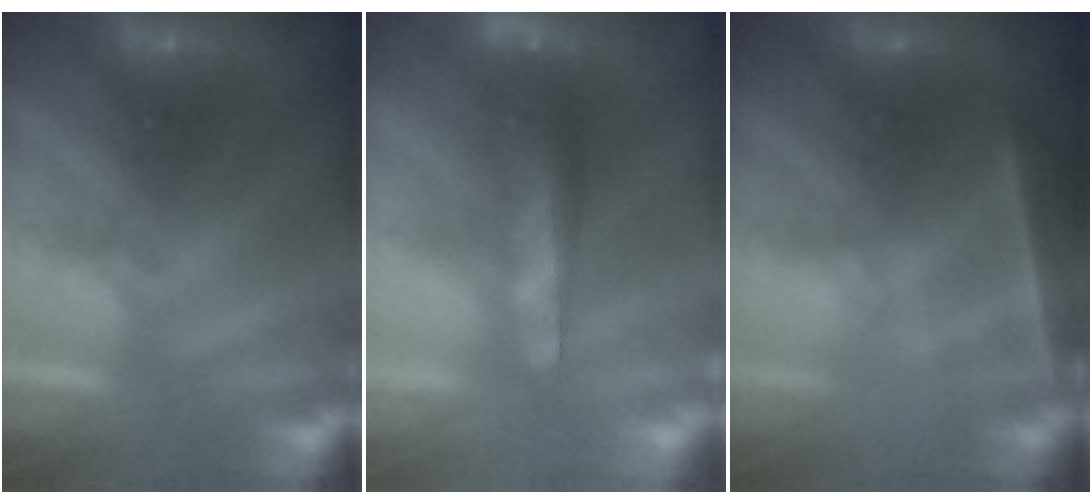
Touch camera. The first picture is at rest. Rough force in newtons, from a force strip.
{"total": 7.6}
{"total": 4.6}